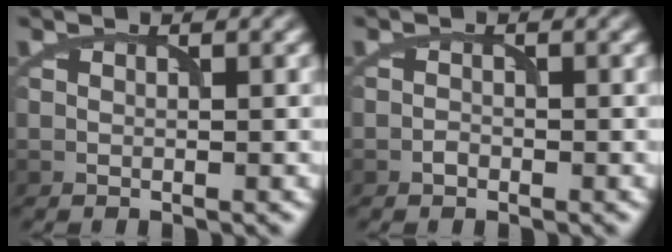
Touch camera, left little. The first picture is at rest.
{"total": 0.7, "force": [-0.5, 0.4, 0.2], "torque": [-0.003, -0.001, -0.010]}